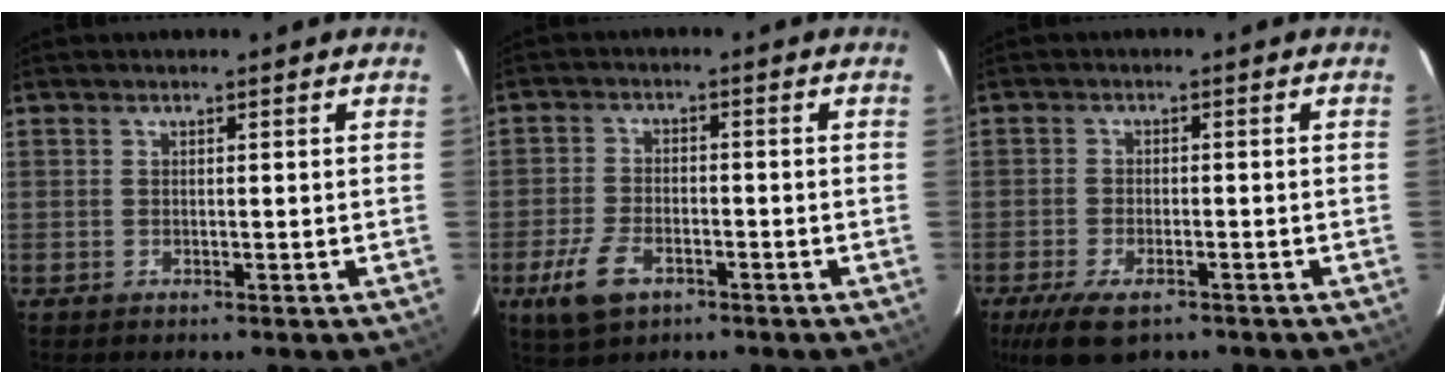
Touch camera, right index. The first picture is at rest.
{"total": 6.6, "force": [-3.4, 3.5, 4.4], "torque": [-0.099, -0.005, -0.058]}
{"total": 7.3, "force": [-5.1, 2.8, 4.6], "torque": [-0.083, -0.012, -0.084]}